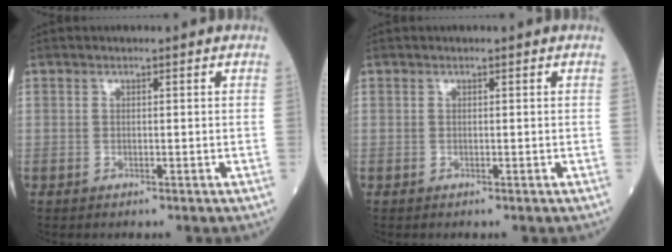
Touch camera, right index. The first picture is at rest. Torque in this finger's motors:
{"motor_torque": [0.00, 0.00, 0.00, 0.00]}